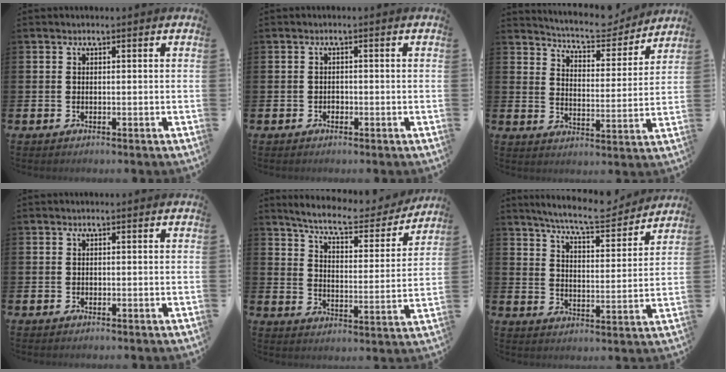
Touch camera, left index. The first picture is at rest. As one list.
[{"total": 0.8, "force": [-0.4, 0.7, 0.2], "torque": [-0.005, 0.003, -0.009]}, {"total": 6.7, "force": [6.4, 1.2, 1.3], "torque": [-0.043, -0.046, 0.109]}, {"total": 0.0}, {"total": 7.9, "force": [7.3, 1.3, 2.9], "torque": [-0.083, -0.048, 0.123]}, {"total": 8.1, "force": [7.6, 0.7, 2.8], "torque": [-0.076, -0.042, 0.134]}]